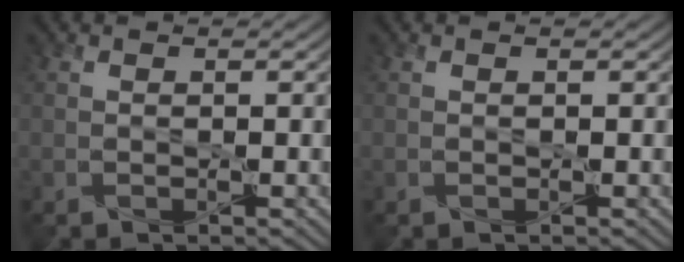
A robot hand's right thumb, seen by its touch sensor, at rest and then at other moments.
{"total": 0.0}